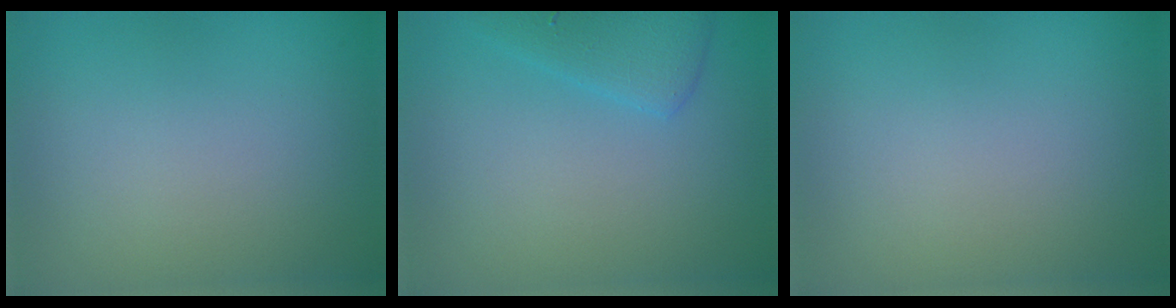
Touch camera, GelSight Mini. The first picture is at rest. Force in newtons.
{"total": 2.5, "press": 2.5, "slide": 0.2}
{"total": 0.0}